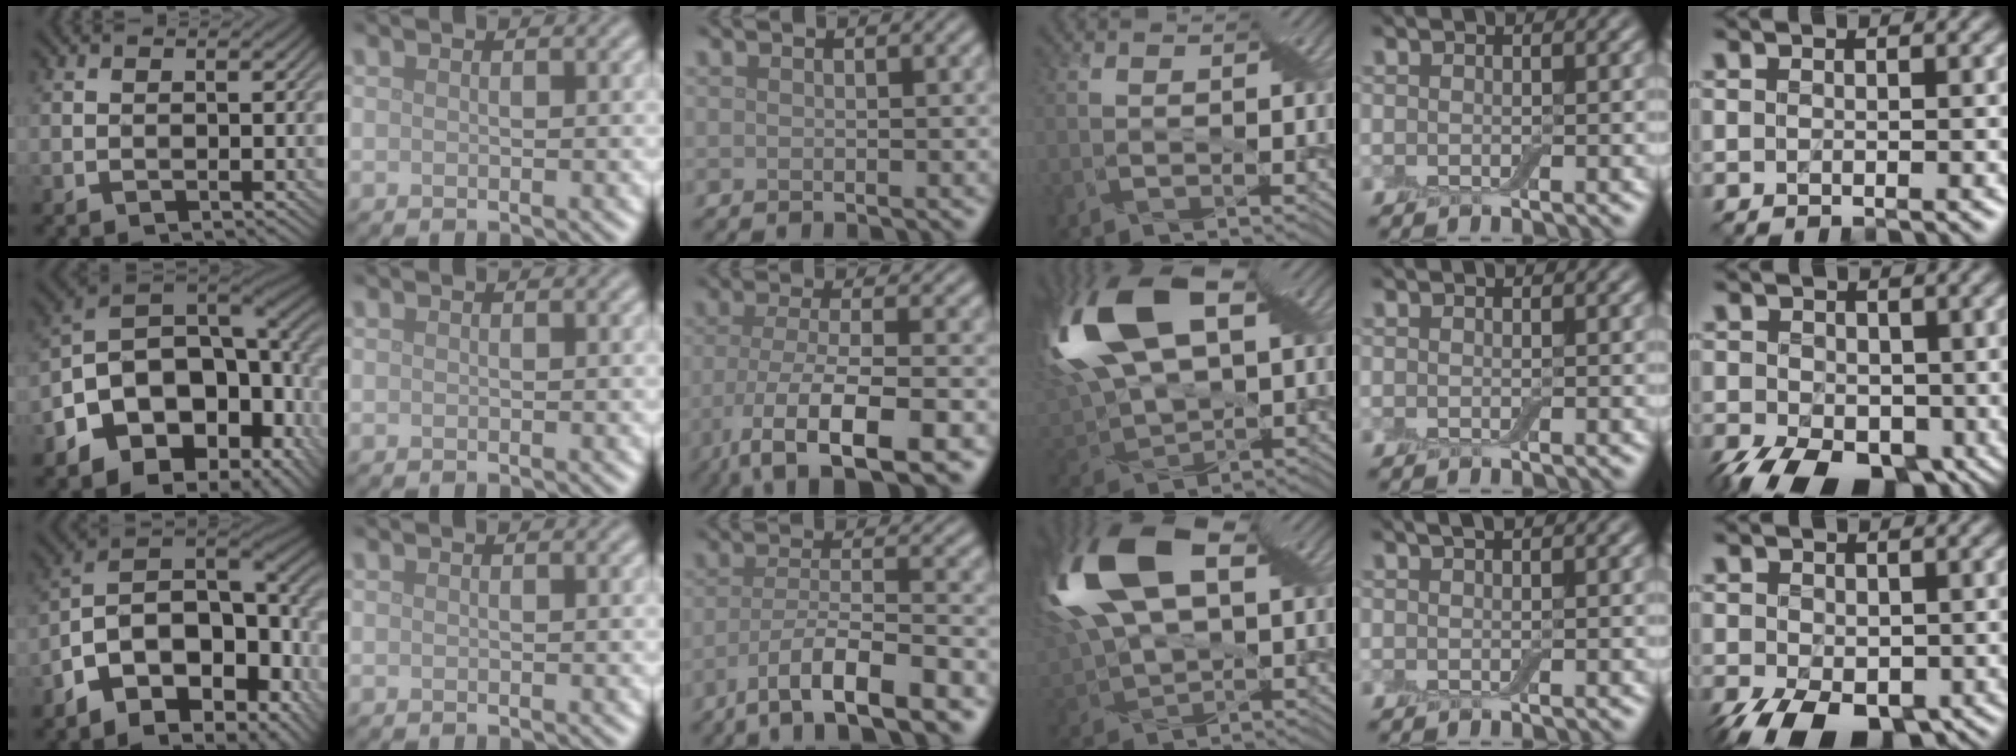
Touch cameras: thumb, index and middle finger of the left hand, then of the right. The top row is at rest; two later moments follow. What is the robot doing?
{"motion": "wrap", "object": "adhesive wrap"}